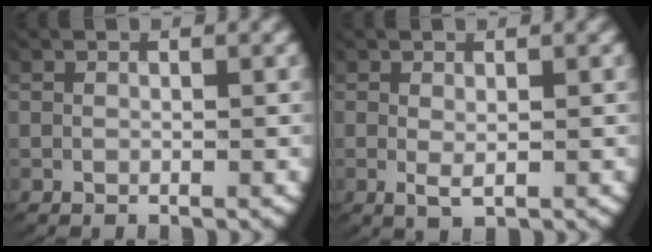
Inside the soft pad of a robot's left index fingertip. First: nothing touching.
{"total": 1.5, "force": [-0.2, 0.7, 1.3], "torque": [-0.033, -0.014, 0.006]}